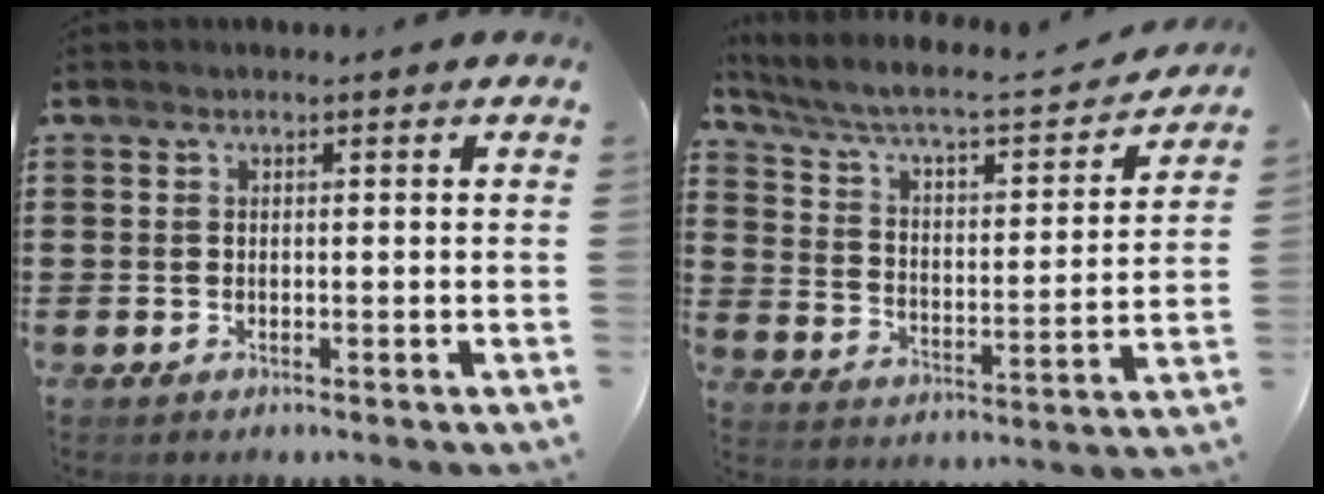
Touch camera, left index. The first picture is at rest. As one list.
[{"total": 5.0, "force": [4.2, 0.7, 2.8], "torque": [-0.074, -0.034, 0.060]}]